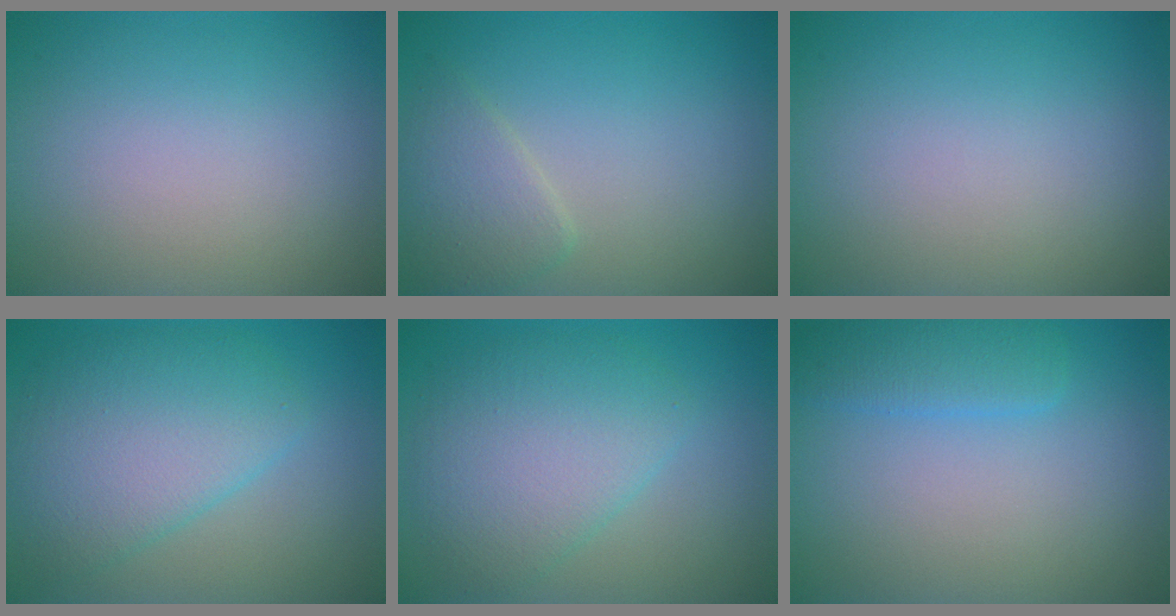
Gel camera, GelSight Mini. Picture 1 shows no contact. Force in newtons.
{"total": 2.5, "press": 2.5, "slide": 0.0}
{"total": 0.0}
{"total": 6.1, "press": 6.1, "slide": 0.1}
{"total": 5.5, "press": 5.5, "slide": 0.2}
{"total": 2.5, "press": 2.5, "slide": 0.1}